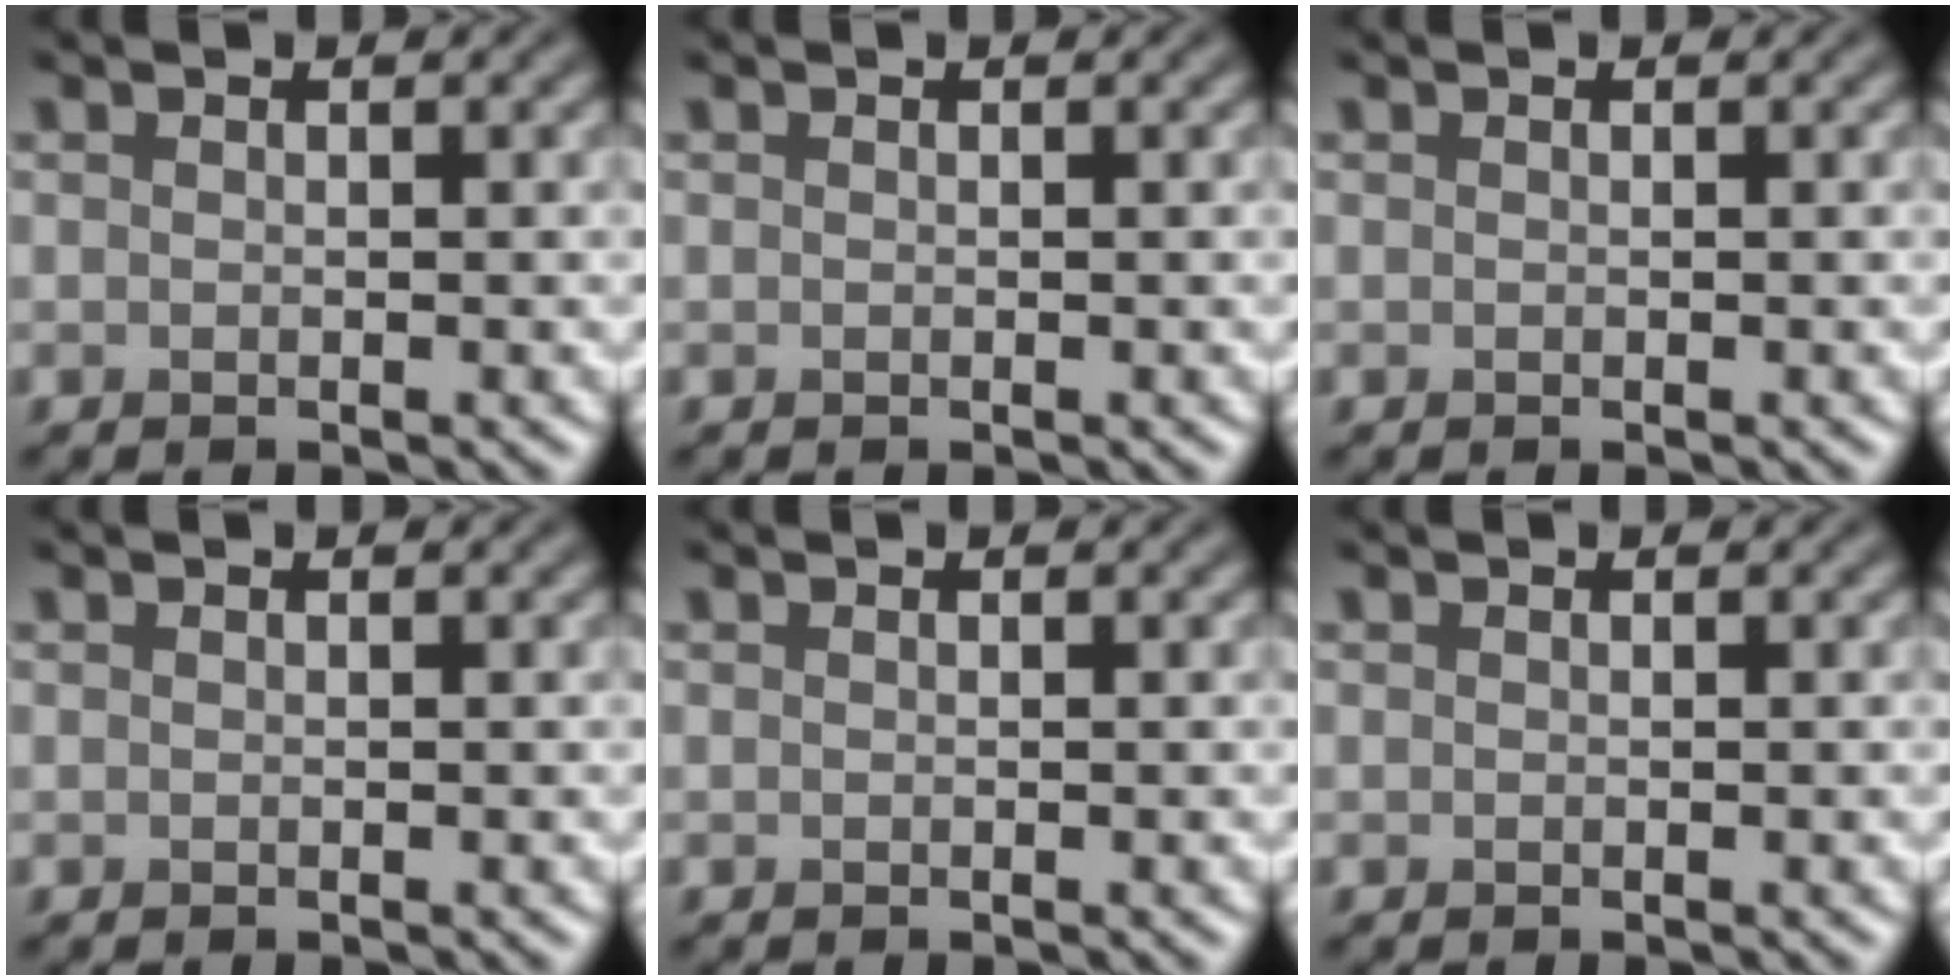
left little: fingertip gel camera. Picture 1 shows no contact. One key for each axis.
{"total": 0.0}
{"total": 0.0}
{"total": 0.0}
{"total": 0.0}
{"total": 0.0}